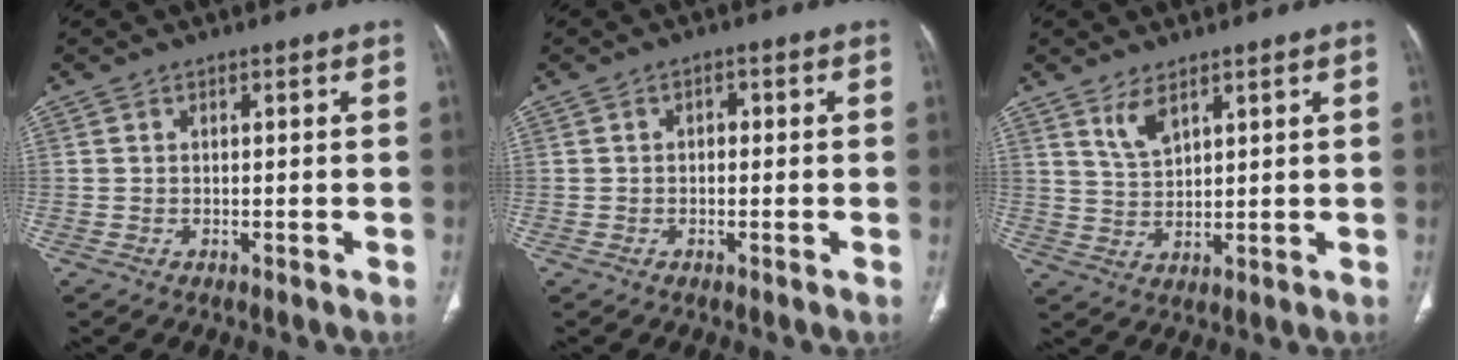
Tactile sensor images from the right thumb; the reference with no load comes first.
{"total": 1.4, "force": [0.0, 1.0, 1.0], "torque": [-0.009, 0.008, -0.003]}
{"total": 4.5, "force": [3.0, 1.7, 2.9], "torque": [-0.054, -0.022, 0.068]}